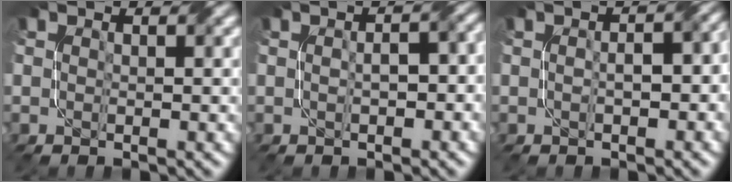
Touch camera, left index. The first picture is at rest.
{"total": 3.4, "force": [0.0, 1.7, 2.9], "torque": [-0.042, 0.010, -0.002]}
{"total": 4.0, "force": [-0.1, 2.0, 3.4], "torque": [-0.040, 0.009, -0.006]}